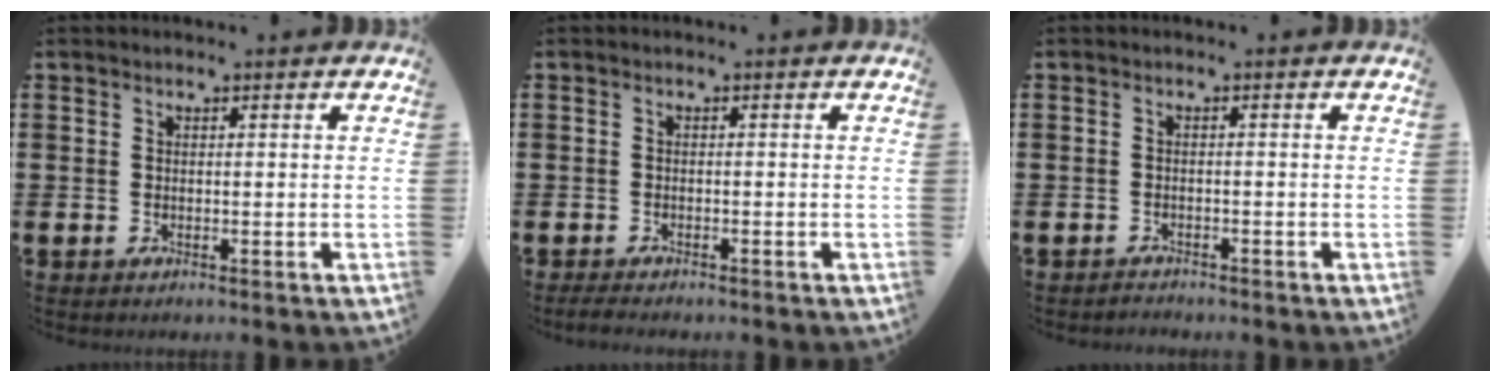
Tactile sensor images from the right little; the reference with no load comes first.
{"total": 1.0, "force": [-0.8, 0.2, 0.4], "torque": [-0.010, 0.001, -0.018]}
{"total": 1.0, "force": [-1.0, 0.1, -0.1], "torque": [-0.002, 0.002, -0.021]}